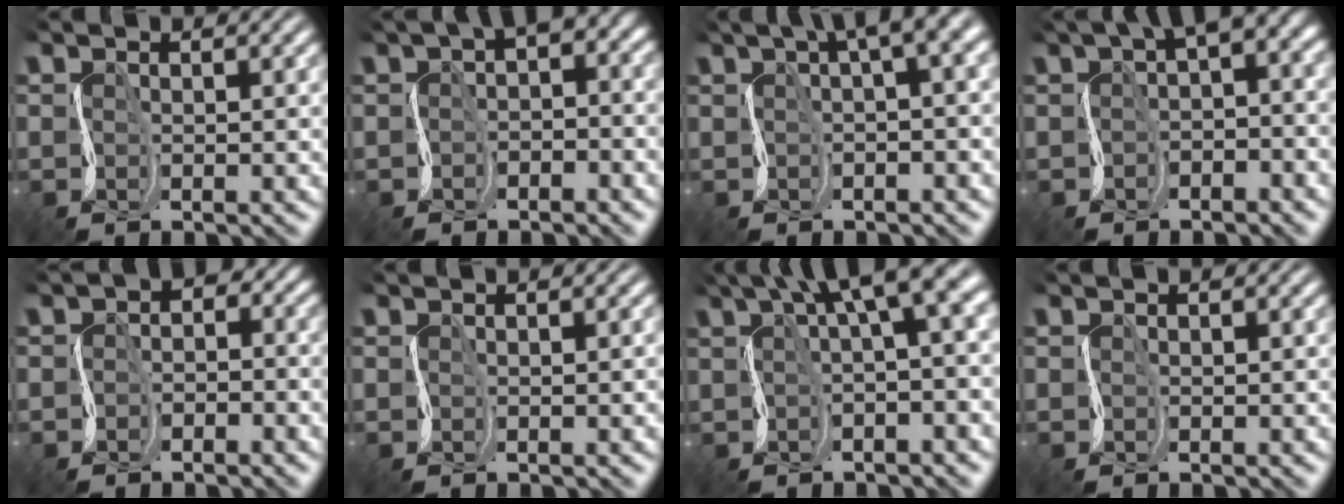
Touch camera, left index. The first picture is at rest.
{"total": 4.1, "force": [-0.2, 2.4, 3.3], "torque": [-0.037, 0.009, -0.013]}
{"total": 5.6, "force": [2.0, 1.3, 5.1], "torque": [-0.062, 0.017, 0.029]}
{"total": 5.7, "force": [0.4, 3.0, 4.8], "torque": [-0.060, 0.003, -0.001]}
{"total": 3.1, "force": [-0.8, 2.2, 2.0], "torque": [-0.017, 0.008, -0.023]}
{"total": 0.9, "force": [-0.3, 0.4, 0.8], "torque": [-0.003, 0.001, -0.003]}
{"total": 8.7, "force": [3.6, 2.4, 7.5], "torque": [-0.099, 0.027, 0.056]}
{"total": 0.0}